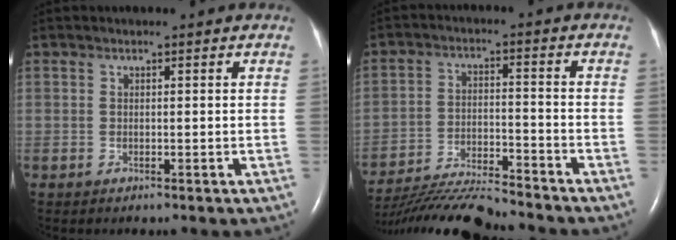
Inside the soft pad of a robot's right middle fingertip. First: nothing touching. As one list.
[{"total": 14.6, "force": [-13.8, 0.2, 4.7], "torque": [-0.089, -0.018, -0.231]}]